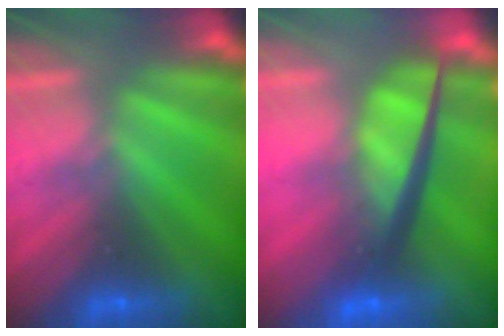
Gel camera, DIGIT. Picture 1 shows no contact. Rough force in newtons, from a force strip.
{"total": 7.1}